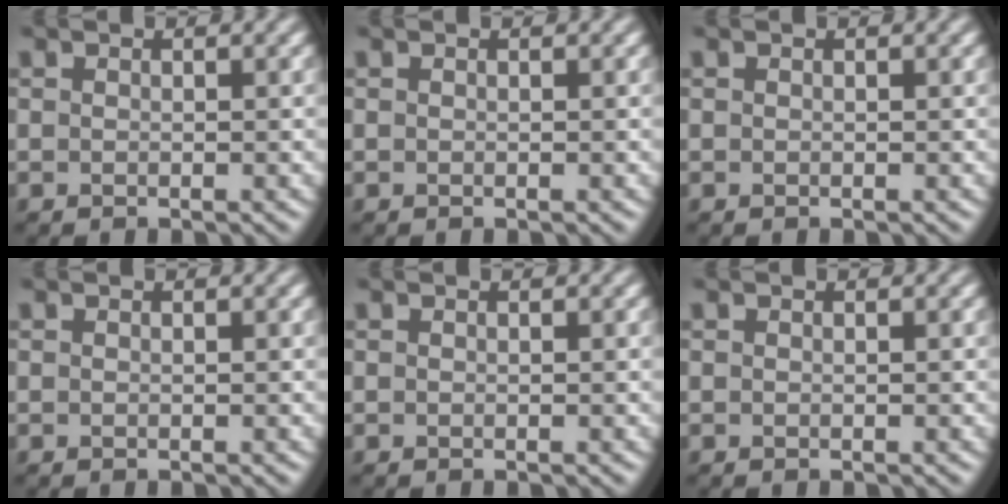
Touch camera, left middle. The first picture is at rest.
{"total": 0.0}
{"total": 0.0}
{"total": 0.0}
{"total": 0.0}
{"total": 0.0}